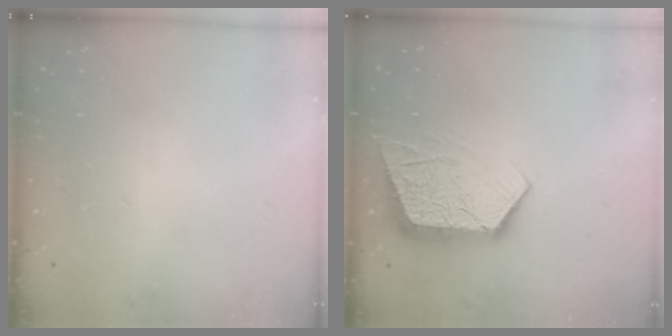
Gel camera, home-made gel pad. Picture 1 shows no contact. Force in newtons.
{"total": 10.4, "press": 10.3, "slide": 0.9}